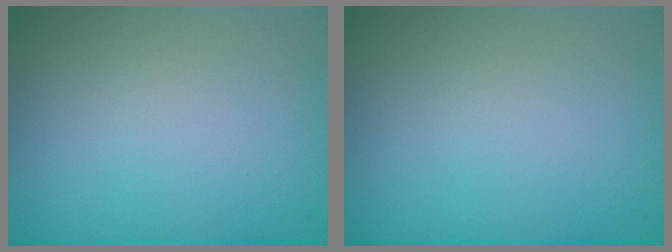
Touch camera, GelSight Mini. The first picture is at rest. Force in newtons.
{"total": 0.0}